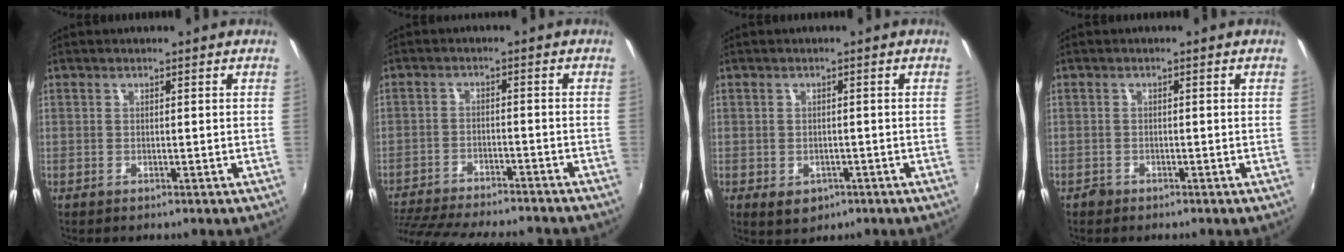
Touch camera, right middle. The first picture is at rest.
{"total": 19.4, "force": [-16.9, 4.1, 8.7], "torque": [-0.182, -0.027, -0.250]}
{"total": 3.7, "force": [-1.5, 2.8, 2.0], "torque": [-0.038, -0.008, -0.014]}
{"total": 1.1, "force": [-0.9, 0.6, 0.0], "torque": [-0.003, 0.000, -0.017]}